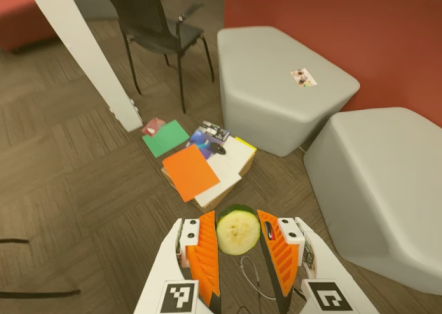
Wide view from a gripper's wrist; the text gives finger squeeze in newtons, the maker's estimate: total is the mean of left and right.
{"total": 9.2, "left": 9.6, "right": 8.7}